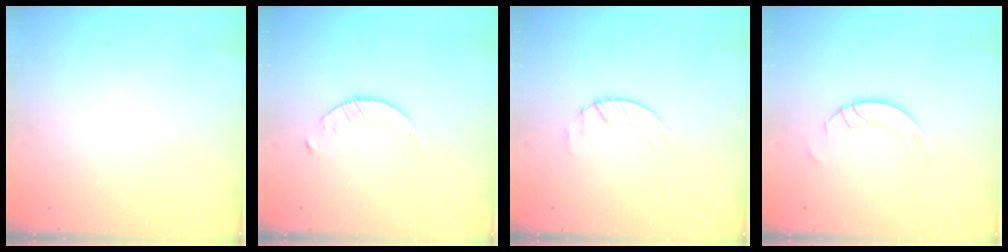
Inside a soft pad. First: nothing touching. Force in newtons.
{"total": 2.8, "press": 2.8, "slide": 0.3}
{"total": 1.2, "press": 1.2, "slide": 0.2}
{"total": 6.2, "press": 6.2, "slide": 0.6}